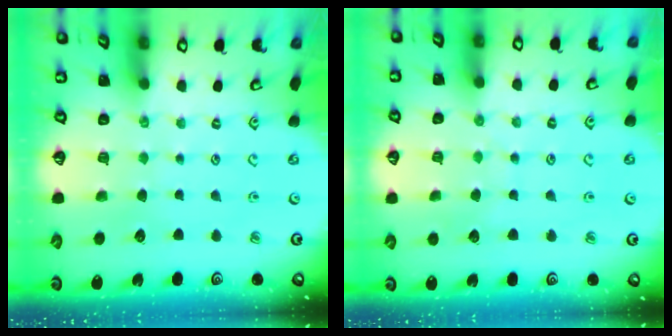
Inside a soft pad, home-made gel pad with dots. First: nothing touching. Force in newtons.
{"total": 4.3, "press": 4.3, "slide": 0.3}